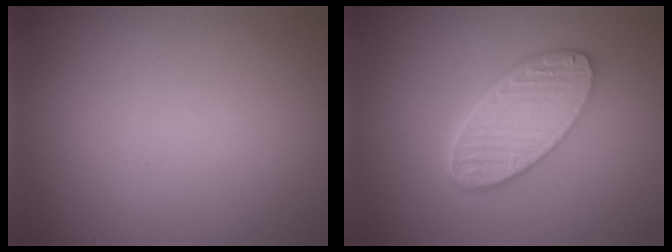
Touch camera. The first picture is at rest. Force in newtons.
{"total": 5.6, "press": 4.4, "slide": 3.5}